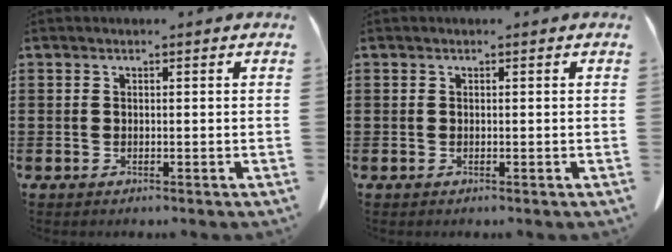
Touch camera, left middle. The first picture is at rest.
{"total": 0.0}